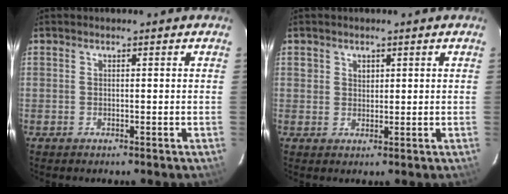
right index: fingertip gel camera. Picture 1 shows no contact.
{"total": 1.8, "force": [0.8, 1.6, 0.4], "torque": [-0.003, 0.005, 0.014]}